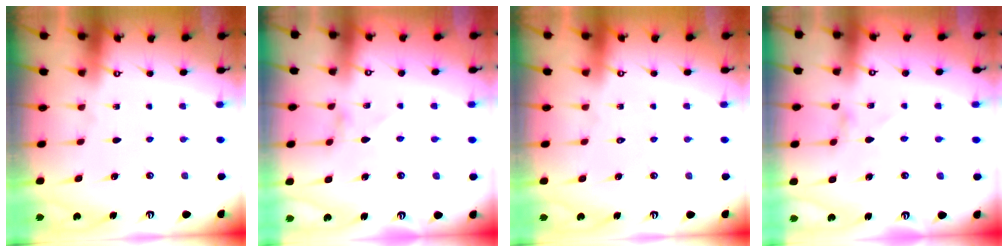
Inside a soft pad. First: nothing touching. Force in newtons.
{"total": 0.7, "press": 0.7, "slide": 0.2}
{"total": 1.6, "press": 1.6, "slide": 0.1}
{"total": 0.7, "press": 0.7, "slide": 0.2}